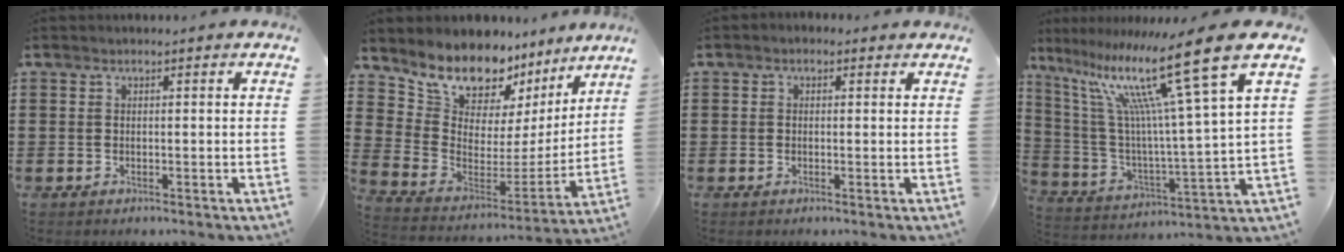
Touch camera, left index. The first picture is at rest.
{"total": 9.6, "force": [8.3, 4.5, 1.9], "torque": [-0.078, -0.076, 0.148]}
{"total": 0.8, "force": [0.0, 0.6, 0.4], "torque": [-0.010, 0.005, -0.001]}
{"total": 18.1, "force": [11.4, 1.6, 14.0], "torque": [-0.276, -0.068, 0.174]}